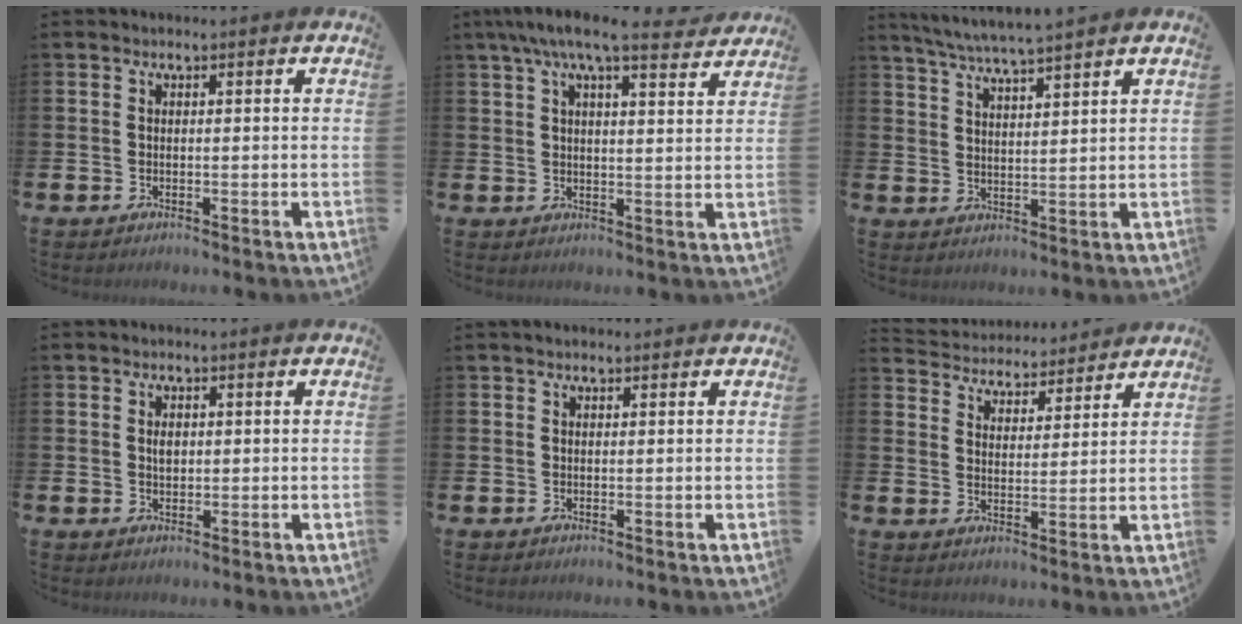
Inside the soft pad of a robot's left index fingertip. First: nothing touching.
{"total": 7.6, "force": [6.5, 1.2, 3.7], "torque": [-0.074, -0.022, 0.113]}
{"total": 5.5, "force": [5.2, -0.5, 1.7], "torque": [-0.051, -0.026, 0.092]}
{"total": 1.3, "force": [0.5, 0.9, 0.8], "torque": [0.004, -0.004, 0.004]}
{"total": 0.8, "force": [0.7, 0.3, 0.2], "torque": [0.010, -0.002, 0.010]}
{"total": 4.5, "force": [4.4, 1.2, -0.5], "torque": [-0.015, -0.036, 0.073]}